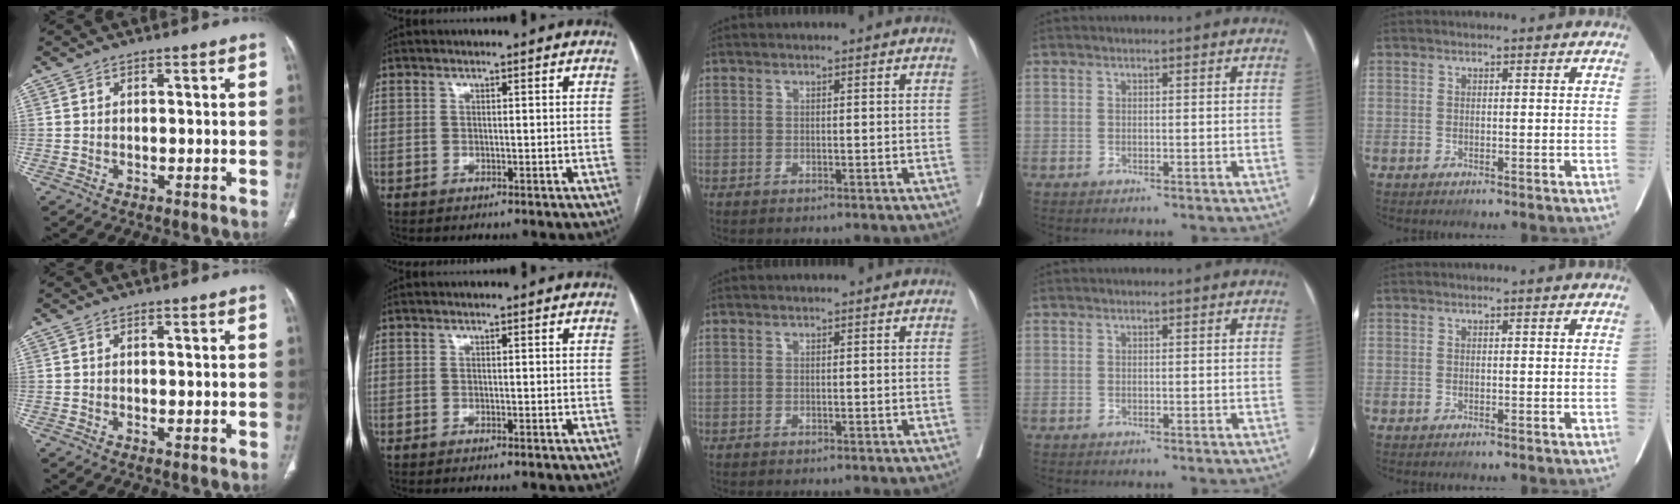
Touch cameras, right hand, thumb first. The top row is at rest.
{"thumb": {"total": 0.7, "force": [-0.1, 0.2, 0.6], "torque": [-0.015, -0.004, -0.001]}}